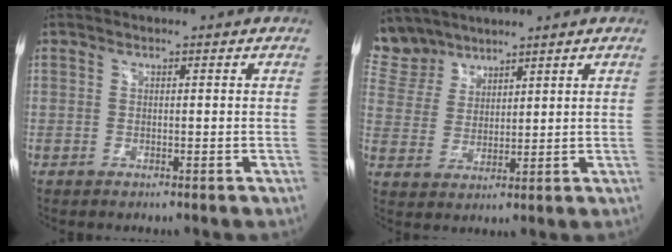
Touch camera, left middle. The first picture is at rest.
{"total": 6.7, "force": [6.1, 2.8, 0.2], "torque": [-0.010, 0.008, 0.137]}